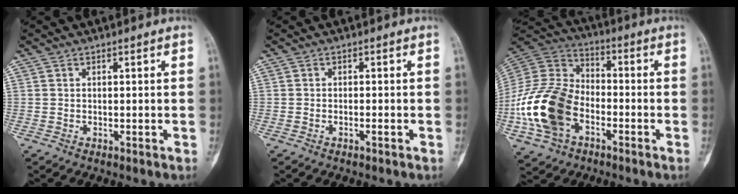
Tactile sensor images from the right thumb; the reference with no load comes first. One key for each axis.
{"total": 0.9, "fx": -0.5, "fy": 0.2, "fz": 0.7, "tx": -0.017, "ty": 0.007, "tz": -0.007}
{"total": 19.2, "fx": -5.9, "fy": 13.1, "fz": 12.8, "tx": -0.256, "ty": 0.037, "tz": -0.114}